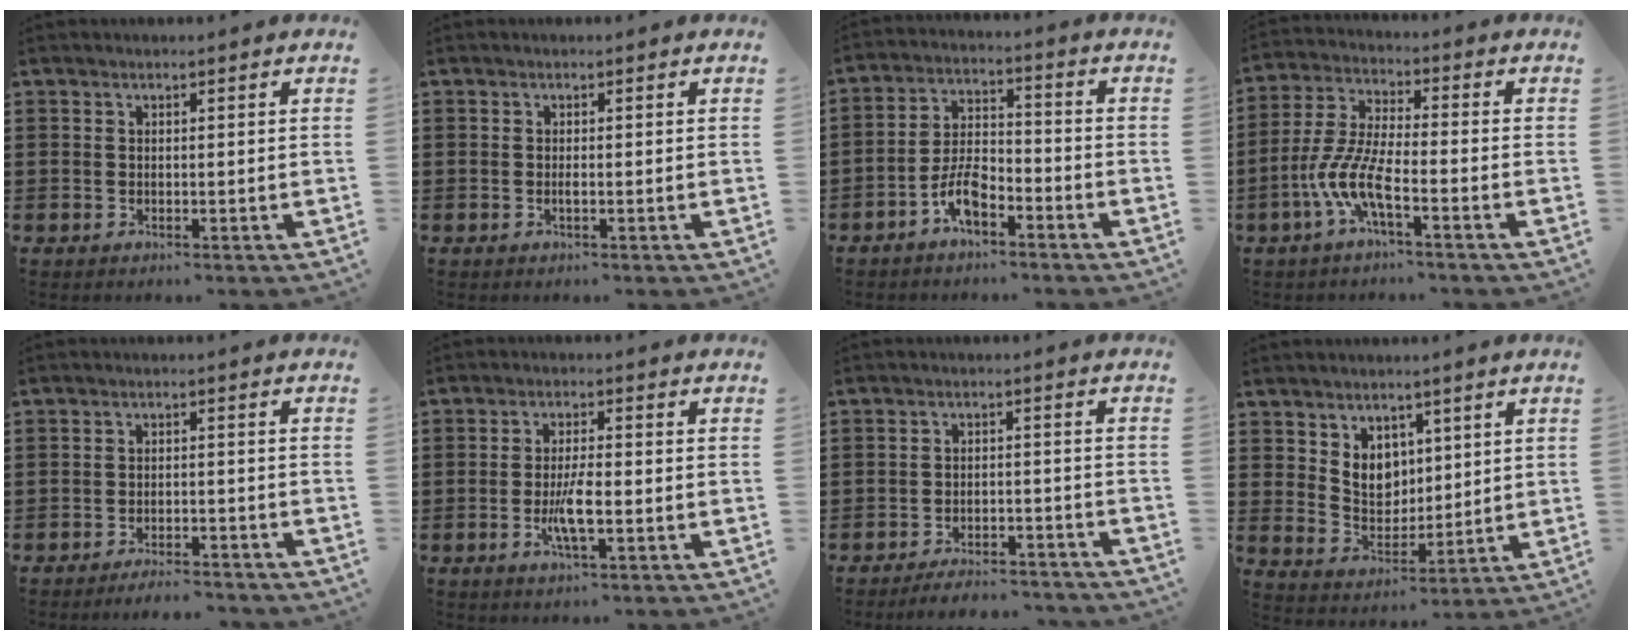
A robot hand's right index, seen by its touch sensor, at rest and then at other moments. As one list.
[{"total": 0.6, "force": [-0.2, 0.1, 0.6], "torque": [-0.018, -0.006, -0.004]}, {"total": 6.3, "force": [-3.8, 2.7, 4.2], "torque": [-0.097, 0.007, -0.077]}, {"total": 8.1, "force": [-4.1, 1.7, 6.8], "torque": [-0.177, -0.020, -0.085]}, {"total": 3.0, "force": [-2.9, 0.0, 0.5], "torque": [-0.012, 0.000, -0.060]}, {"total": 4.9, "force": [-1.4, 1.1, 4.5], "torque": [-0.097, -0.005, -0.030]}, {"total": 4.0, "force": [-3.9, 0.3, 0.7], "torque": [-0.013, 0.004, -0.079]}, {"total": 5.9, "force": [2.6, 4.8, 2.4], "torque": [-0.050, 0.003, 0.047]}]